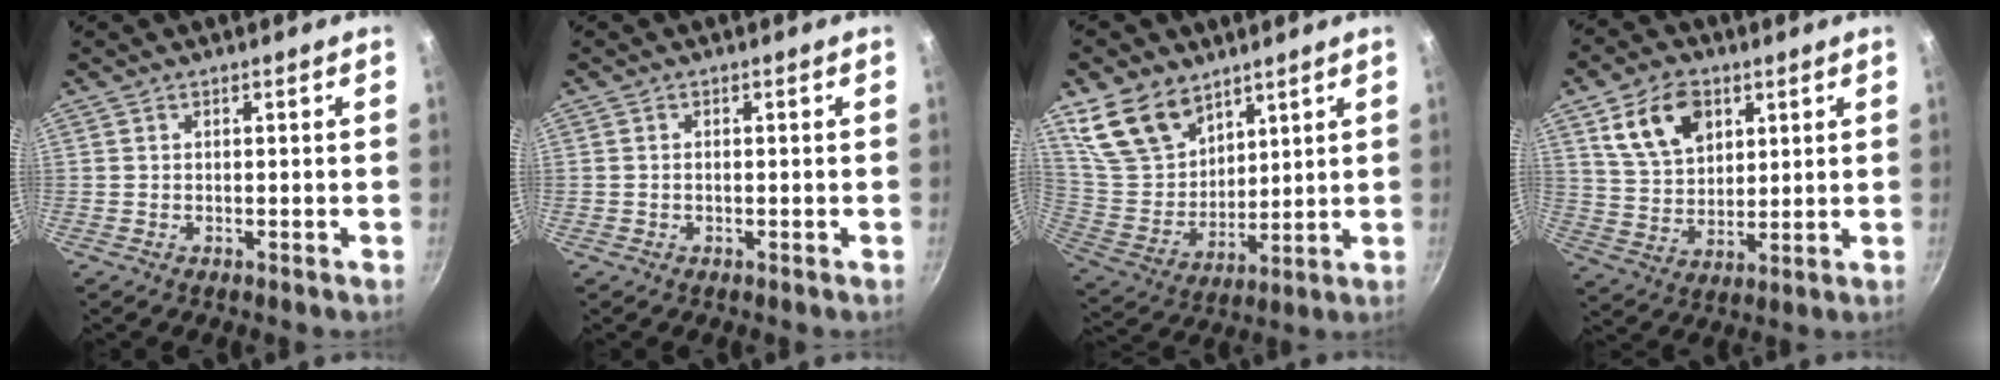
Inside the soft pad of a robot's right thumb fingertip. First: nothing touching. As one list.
[{"total": 0.5, "force": [-0.1, 0.4, 0.3], "torque": [-0.007, 0.002, -0.002]}, {"total": 13.7, "force": [8.9, 8.7, 5.8], "torque": [-0.089, -0.040, 0.190]}, {"total": 12.0, "force": [5.5, 7.9, 7.1], "torque": [-0.101, -0.017, 0.107]}]